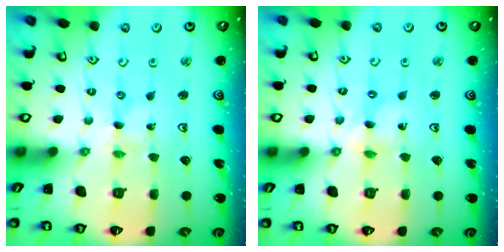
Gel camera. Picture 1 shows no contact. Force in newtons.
{"total": 2.9, "press": 2.8, "slide": 0.2}